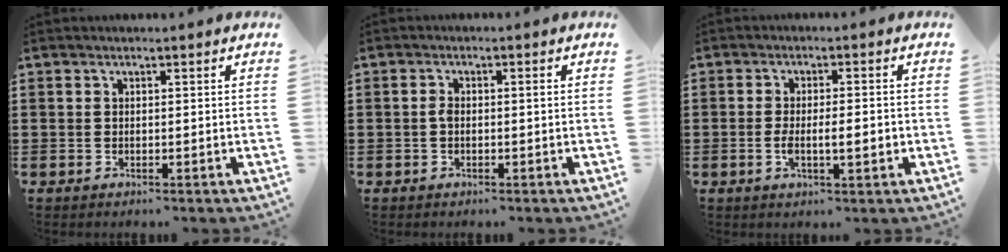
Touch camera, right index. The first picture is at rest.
{"total": 1.4, "force": [-0.1, 0.5, 1.3], "torque": [-0.025, 0.001, -0.004]}
{"total": 4.8, "force": [-1.0, 1.1, 4.6], "torque": [-0.070, -0.001, -0.020]}